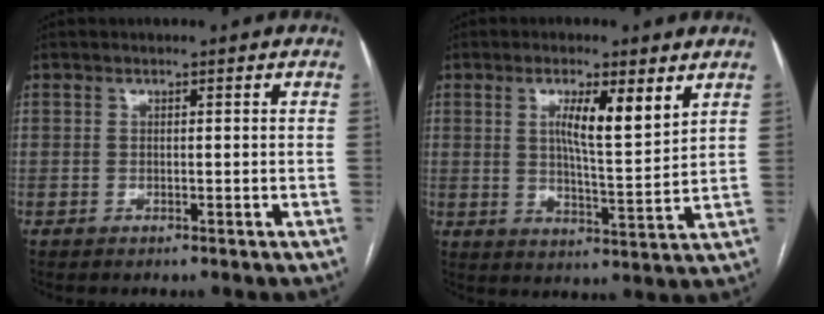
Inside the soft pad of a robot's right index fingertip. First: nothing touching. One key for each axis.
{"total": 8.2, "fx": 3.8, "fy": 1.1, "fz": 7.2, "tx": -0.124, "ty": -0.006, "tz": 0.062}